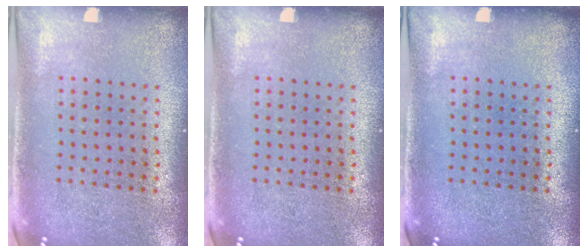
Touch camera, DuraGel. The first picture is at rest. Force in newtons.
{"total": 0.0}
{"total": 0.0}